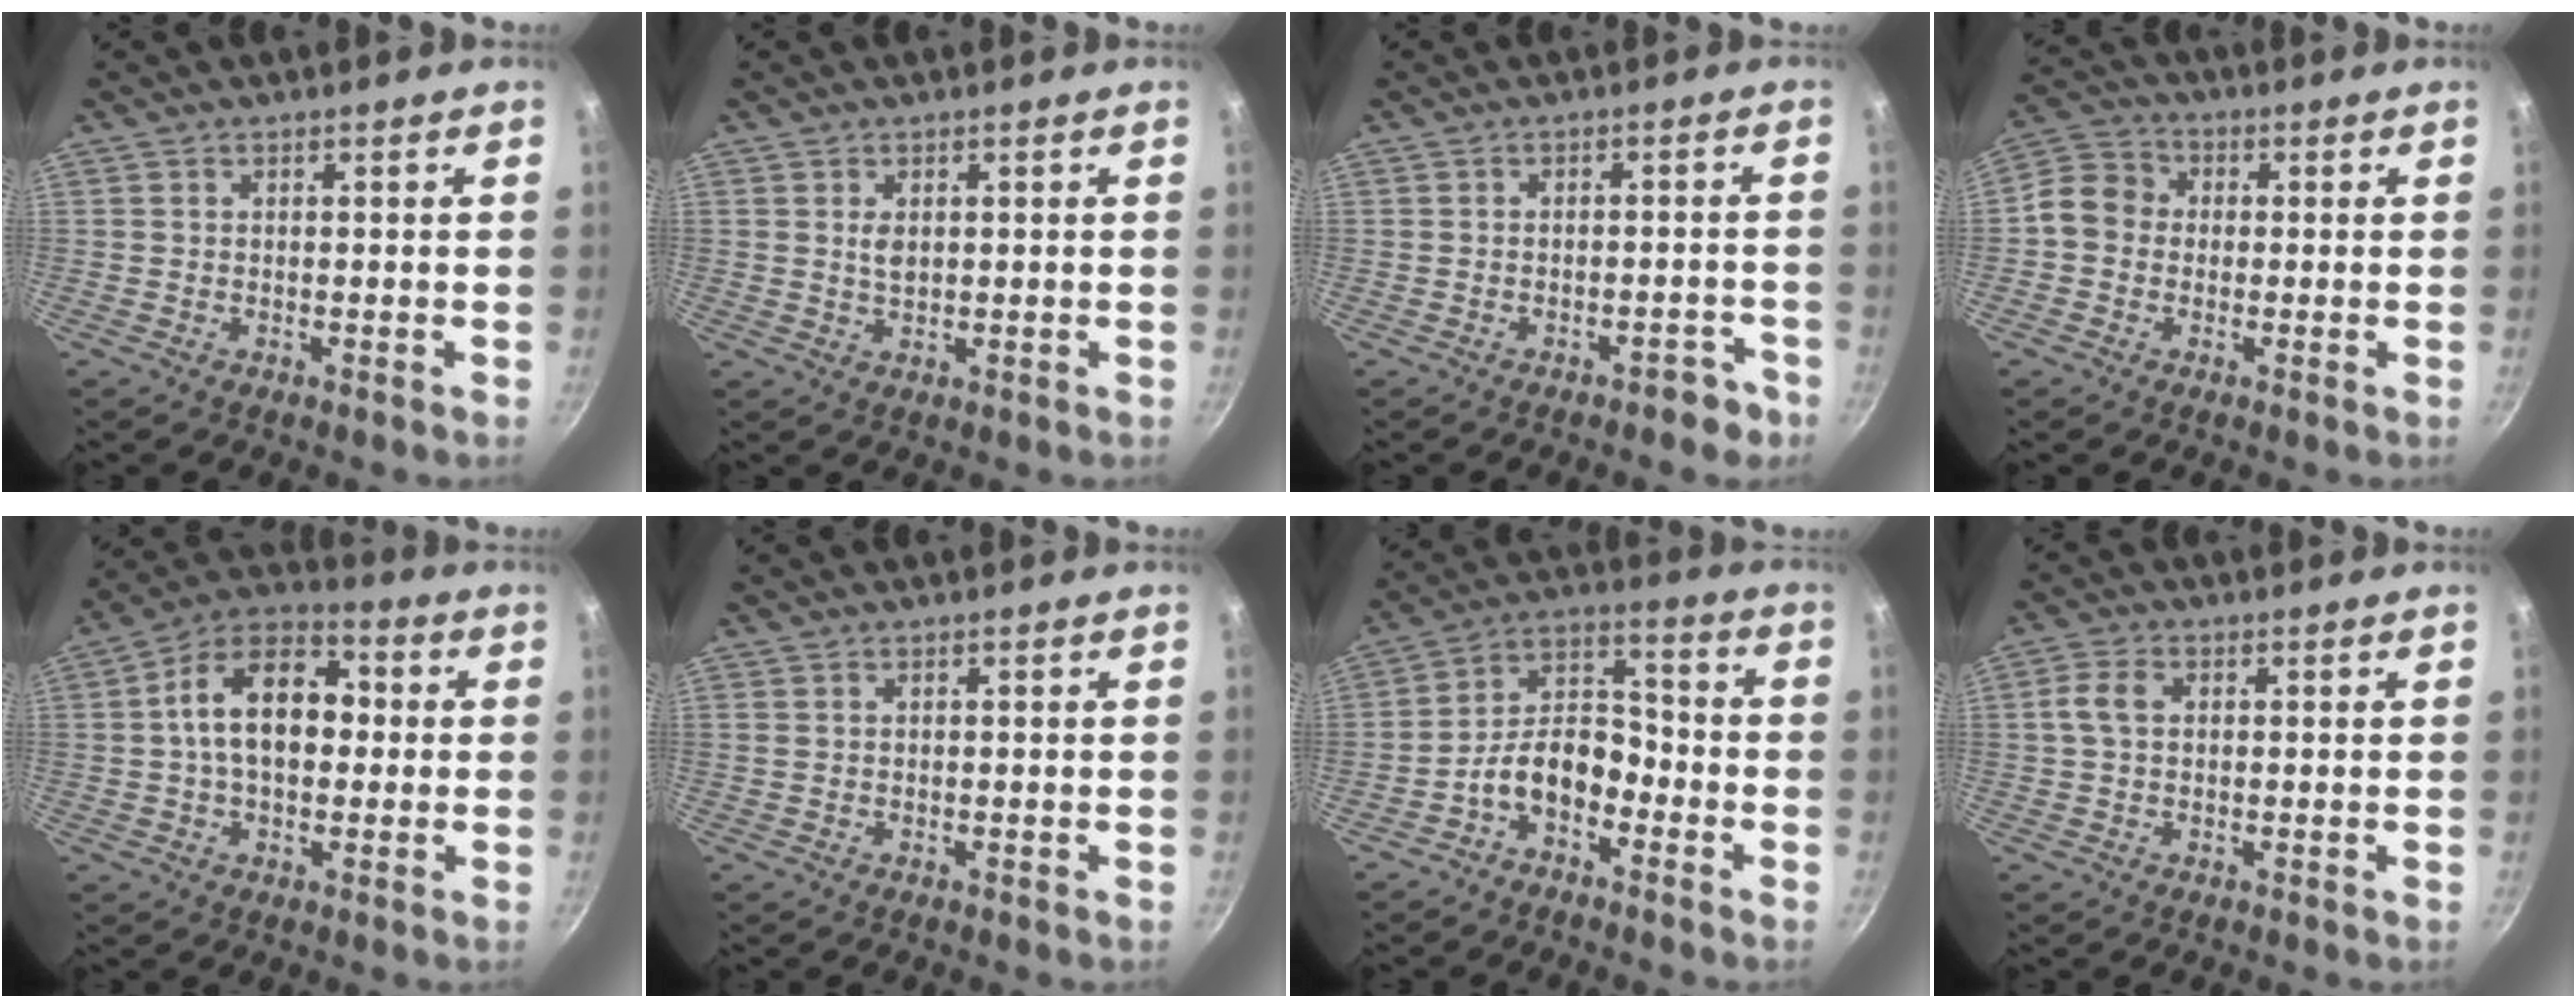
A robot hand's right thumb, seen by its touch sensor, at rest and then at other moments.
{"total": 2.0, "force": [0.5, 1.2, 1.6], "torque": [-0.026, -0.007, 0.013]}
{"total": 3.7, "force": [-2.7, 1.6, 1.9], "torque": [-0.017, 0.030, -0.031]}
{"total": 7.4, "force": [-0.5, 6.5, 3.5], "torque": [-0.051, 0.026, -0.025]}
{"total": 14.7, "force": [1.1, 9.2, 11.4], "torque": [-0.171, 0.032, 0.006]}
{"total": 0.6, "force": [0.1, 0.5, 0.4], "torque": [-0.013, 0.006, 0.006]}
{"total": 10.1, "force": [-4.5, 6.1, 6.7], "torque": [-0.104, 0.064, -0.091]}
{"total": 4.2, "force": [0.6, 2.9, 3.0], "torque": [-0.066, 0.011, 0.008]}